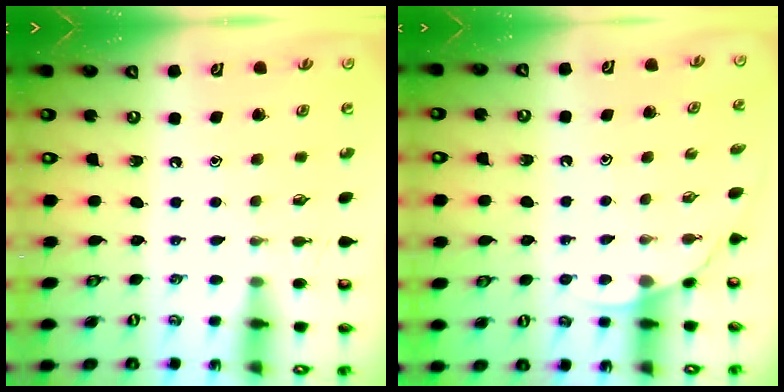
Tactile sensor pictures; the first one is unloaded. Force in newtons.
{"total": 2.5, "press": 2.5, "slide": 0.2}